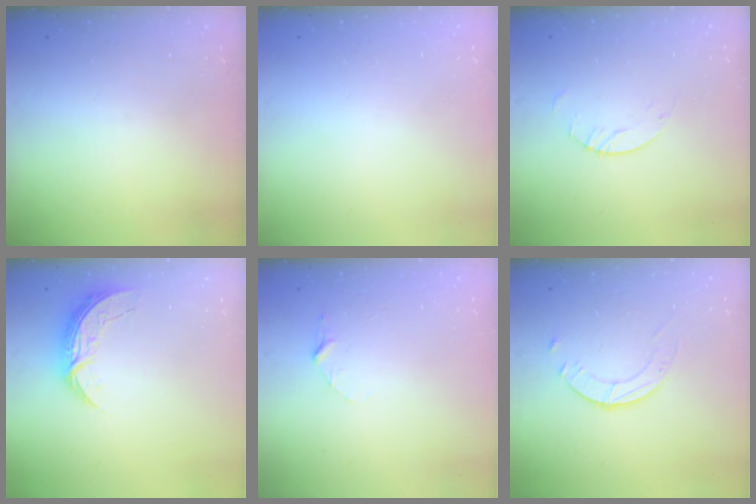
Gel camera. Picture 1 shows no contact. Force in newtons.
{"total": 0.0}
{"total": 2.5, "press": 2.5, "slide": 0.1}
{"total": 7.1, "press": 7.1, "slide": 0.6}
{"total": 4.7, "press": 4.7, "slide": 0.5}
{"total": 2.3, "press": 2.3, "slide": 0.3}